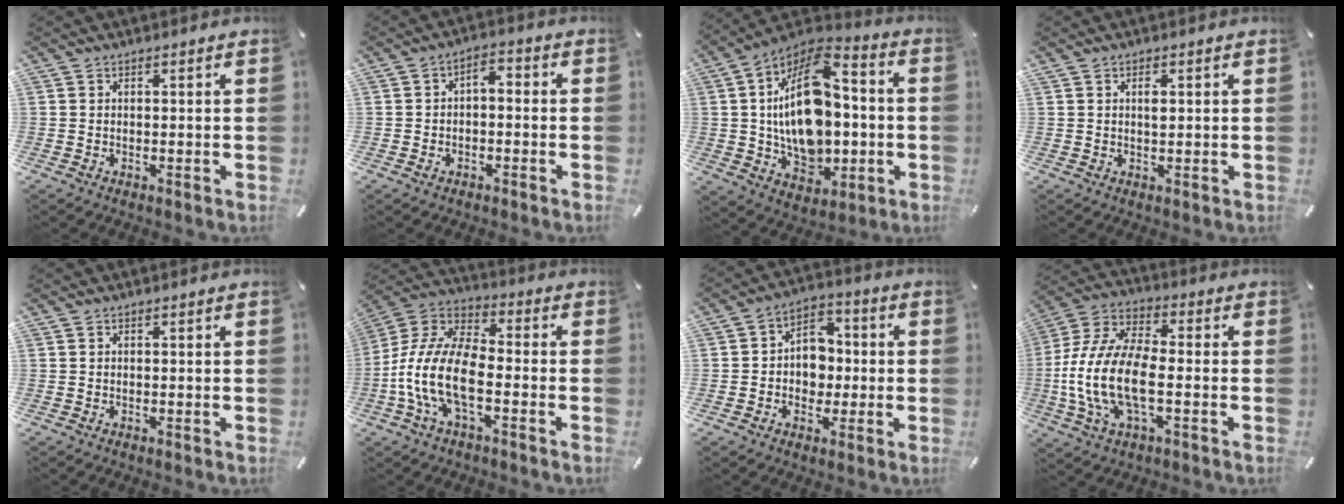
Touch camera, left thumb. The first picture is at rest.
{"total": 3.7, "force": [-1.9, 2.2, 2.3], "torque": [-0.033, 0.016, -0.040]}
{"total": 21.0, "force": [1.0, 14.0, 15.6], "torque": [-0.292, -0.003, 0.022]}
{"total": 1.6, "force": [0.5, 0.7, 1.4], "torque": [-0.030, 0.002, 0.007]}
{"total": 0.0}
{"total": 14.0, "force": [-5.8, 6.9, 10.7], "torque": [-0.239, 0.003, -0.111]}
{"total": 7.8, "force": [-1.4, 6.9, 3.3], "torque": [-0.046, 0.008, -0.026]}
{"total": 15.2, "force": [-3.7, 7.5, 12.7], "torque": [-0.286, -0.007, -0.070]}